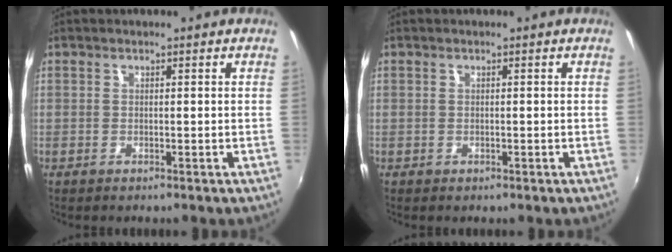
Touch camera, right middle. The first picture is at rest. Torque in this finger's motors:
{"motor_torque": [-0.65, -0.06, 0.06, 0.00]}